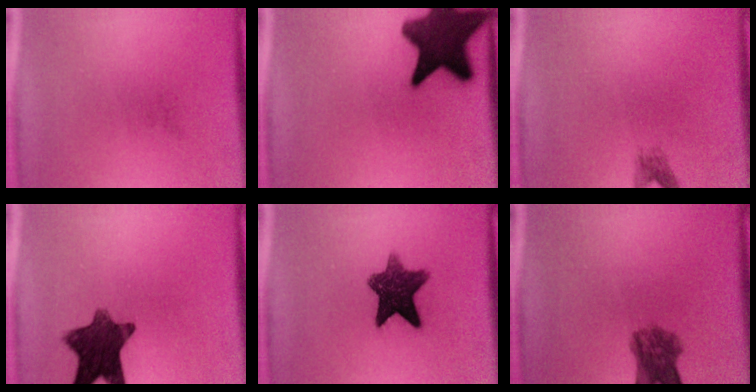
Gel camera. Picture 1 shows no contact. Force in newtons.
{"total": 14.4}
{"total": 1.5}
{"total": 10.7}
{"total": 9.9}
{"total": 5.9}